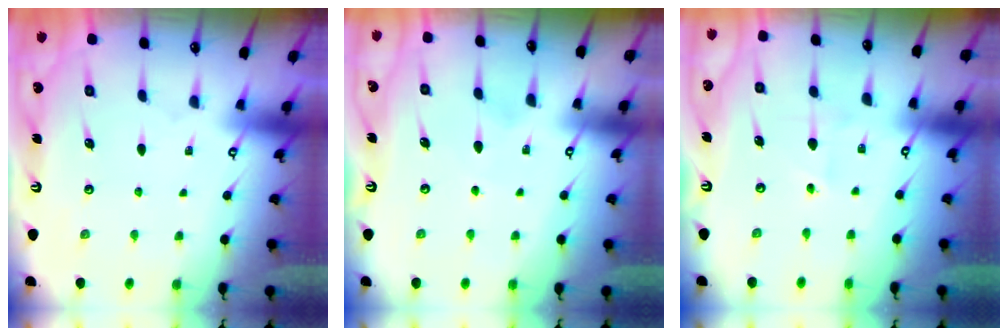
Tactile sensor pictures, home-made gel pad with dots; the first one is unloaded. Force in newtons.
{"total": 4.0, "press": 3.9, "slide": 0.5}
{"total": 1.3, "press": 1.3, "slide": 0.2}